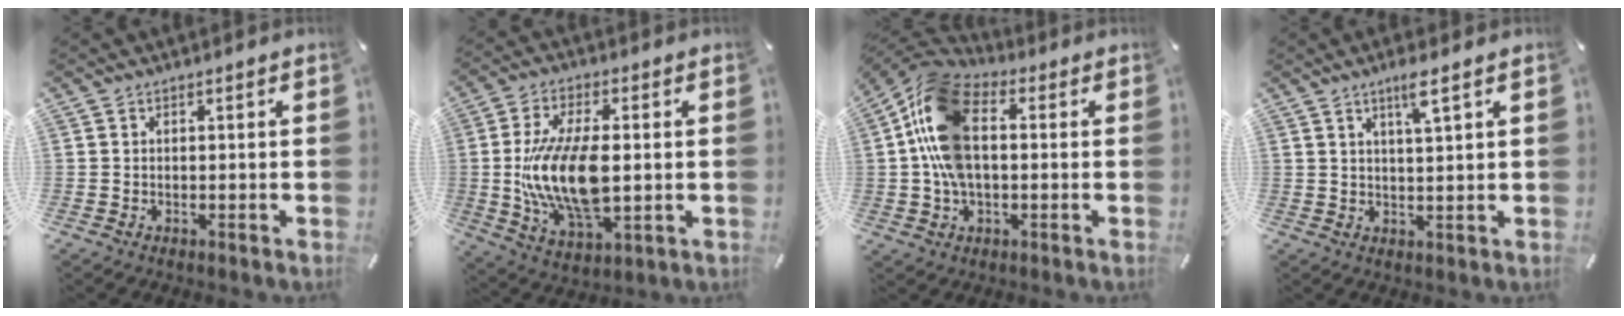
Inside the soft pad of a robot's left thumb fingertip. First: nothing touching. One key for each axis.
{"total": 17.1, "fx": -0.1, "fy": 8.5, "fz": 14.9, "tx": -0.323, "ty": -0.014, "tz": -0.004}
{"total": 15.9, "fx": 1.1, "fy": 10.2, "fz": 12.2, "tx": -0.271, "ty": 0.008, "tz": 0.021}
{"total": 4.8, "fx": 2.9, "fy": 0.3, "fz": 3.8, "tx": -0.073, "ty": -0.003, "tz": 0.046}